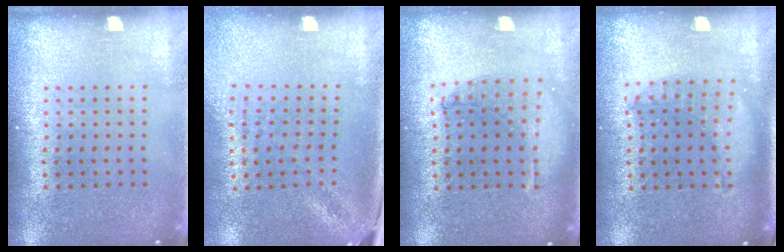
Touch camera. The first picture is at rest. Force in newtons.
{"total": 1.9, "press": 1.5, "slide": 1.2}
{"total": 1.0, "press": 1.0, "slide": 0.2}
{"total": 1.2, "press": 1.2, "slide": 0.3}